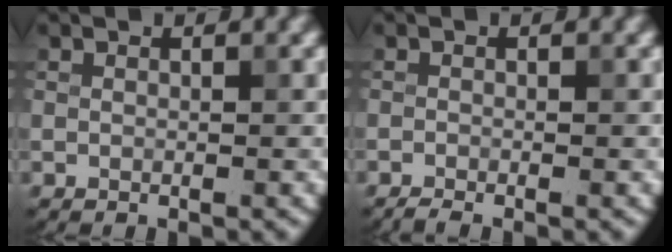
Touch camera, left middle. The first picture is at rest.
{"total": 0.9, "force": [-0.8, 0.0, 0.5], "torque": [-0.007, -0.002, -0.019]}